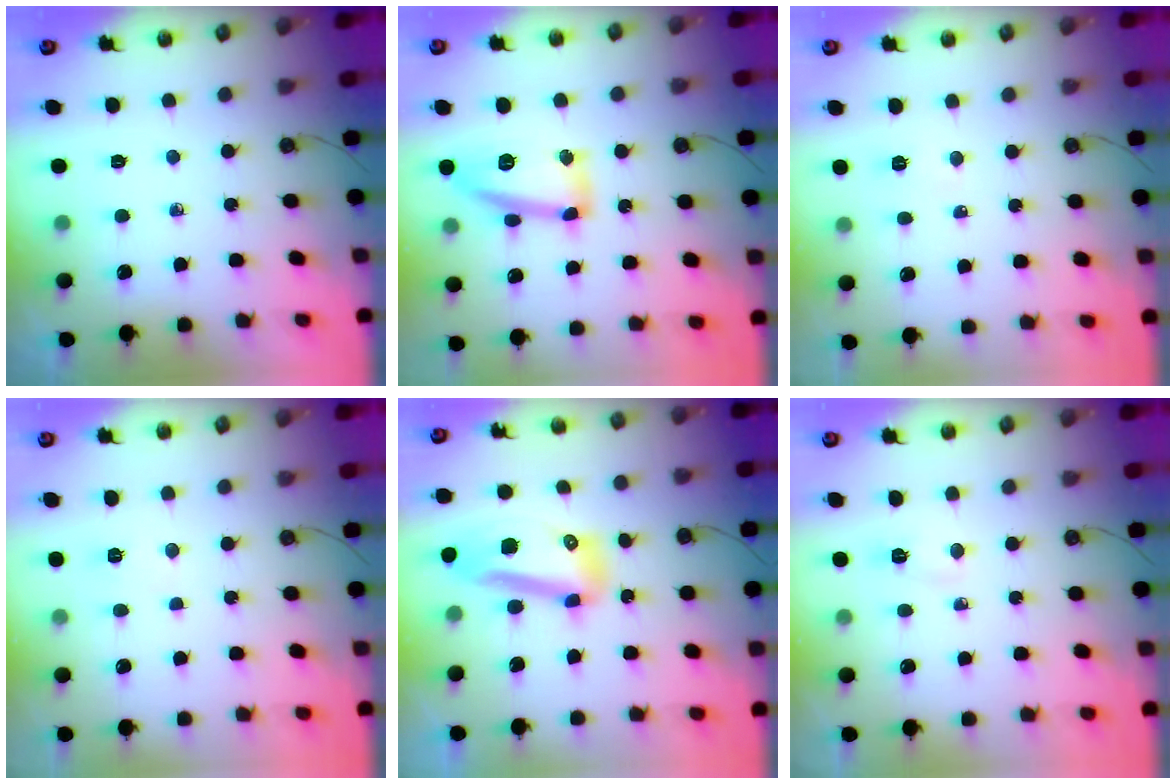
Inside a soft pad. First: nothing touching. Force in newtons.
{"total": 13.2, "press": 13.2, "slide": 1.3}
{"total": 4.7, "press": 4.7, "slide": 0.6}
{"total": 5.4, "press": 5.2, "slide": 1.2}
{"total": 12.8, "press": 12.7, "slide": 1.8}
{"total": 4.5, "press": 4.5, "slide": 0.5}